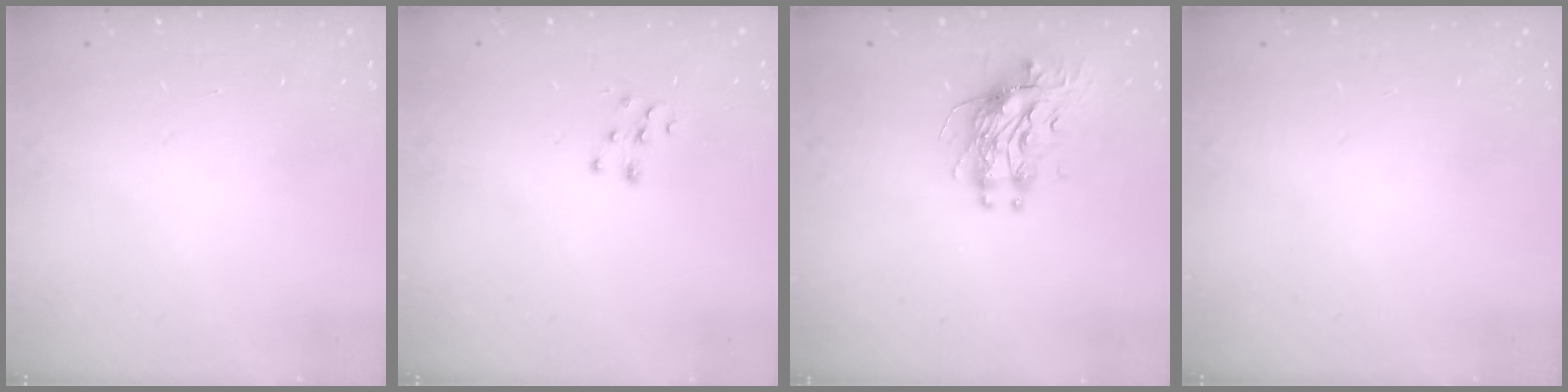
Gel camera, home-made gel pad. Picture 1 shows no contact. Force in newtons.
{"total": 6.2, "press": 6.1, "slide": 0.9}
{"total": 10.0, "press": 10.0, "slide": 0.4}
{"total": 0.0}